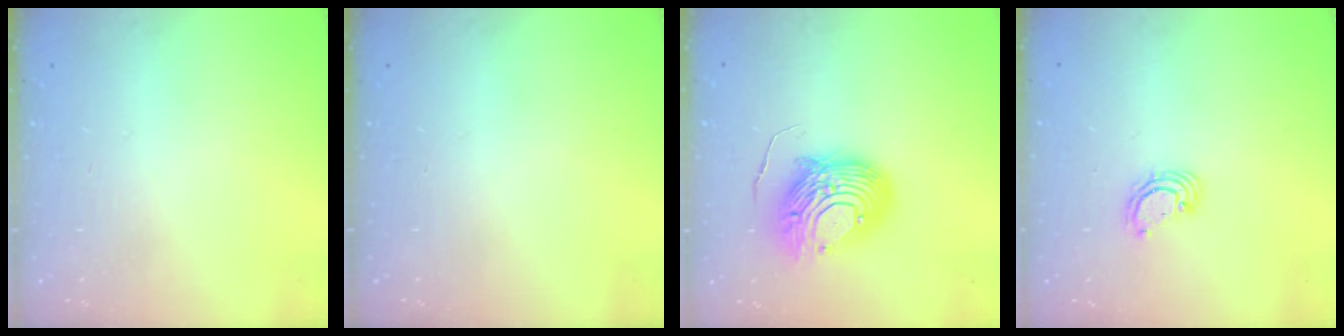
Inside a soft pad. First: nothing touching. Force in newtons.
{"total": 0.0}
{"total": 12.1, "press": 12.0, "slide": 1.2}
{"total": 3.8, "press": 3.8, "slide": 0.1}